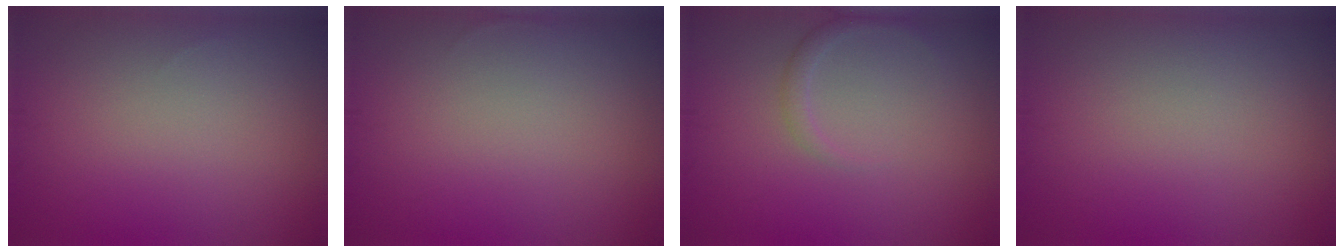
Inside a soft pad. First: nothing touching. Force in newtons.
{"total": 0.0}
{"total": 1.2, "press": 1.2, "slide": 0.1}
{"total": 0.0}